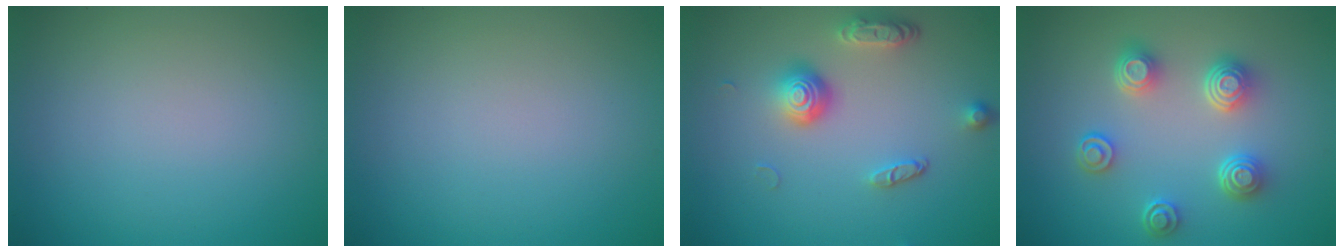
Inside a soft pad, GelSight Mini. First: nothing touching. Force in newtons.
{"total": 0.0}
{"total": 3.7, "press": 2.8, "slide": 2.4}
{"total": 4.2, "press": 3.4, "slide": 2.5}